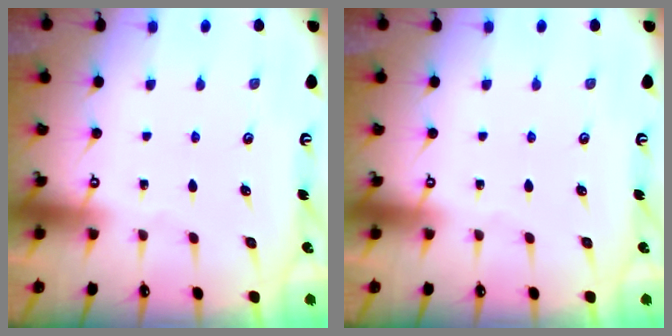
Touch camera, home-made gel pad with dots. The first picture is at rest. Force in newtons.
{"total": 0.0}